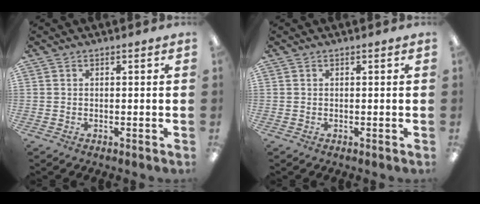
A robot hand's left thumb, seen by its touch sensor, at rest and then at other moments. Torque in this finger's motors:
{"motor_torque": [-0.47, -0.38, -0.01, -0.06, 0.00]}